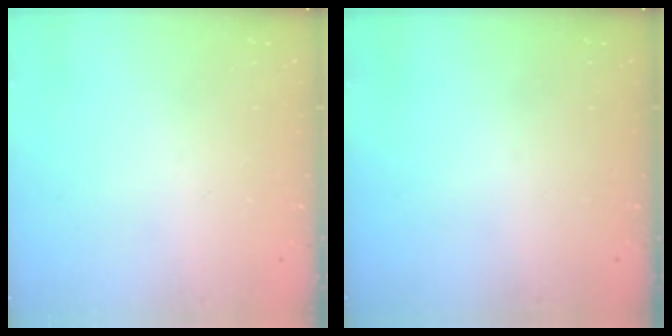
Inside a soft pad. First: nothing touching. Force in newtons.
{"total": 0.0}